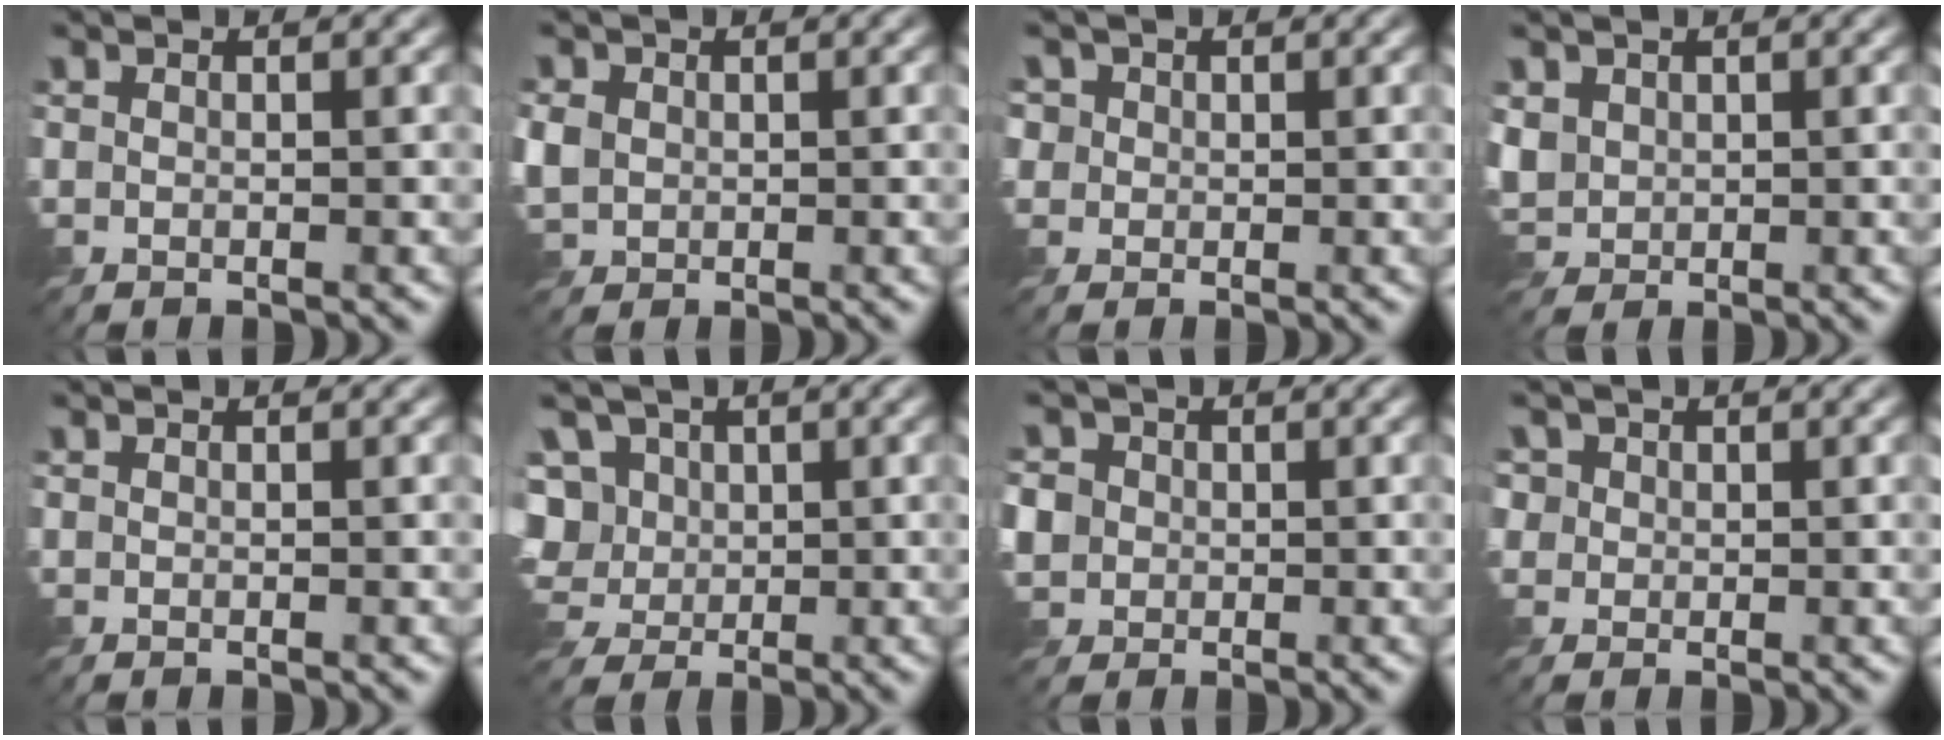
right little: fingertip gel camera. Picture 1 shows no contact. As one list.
[{"total": 2.6, "force": [0.2, 2.4, 1.2], "torque": [-0.037, 0.001, 0.000]}, {"total": 3.9, "force": [1.7, 3.1, 1.5], "torque": [-0.056, 0.004, 0.030]}, {"total": 3.2, "force": [0.8, 2.8, 1.5], "torque": [-0.046, -0.001, 0.014]}, {"total": 0.0}, {"total": 9.5, "force": [1.7, 8.2, 4.5], "torque": [-0.114, 0.032, 0.006]}, {"total": 6.0, "force": [0.8, 5.4, 2.5], "torque": [-0.073, 0.023, 0.003]}, {"total": 4.5, "force": [2.0, 3.6, 1.8], "torque": [-0.066, 0.007, 0.036]}]